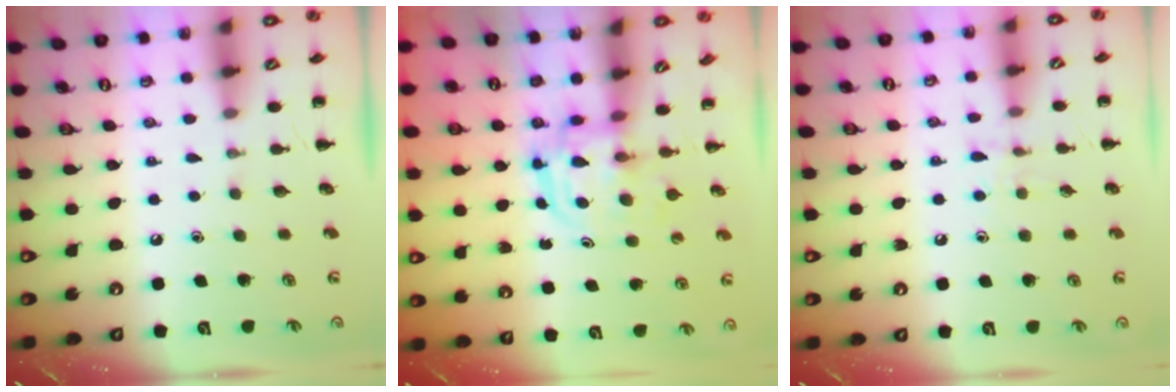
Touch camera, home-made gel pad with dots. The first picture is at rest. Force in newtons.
{"total": 2.9, "press": 2.9, "slide": 0.3}
{"total": 5.9, "press": 5.7, "slide": 1.5}